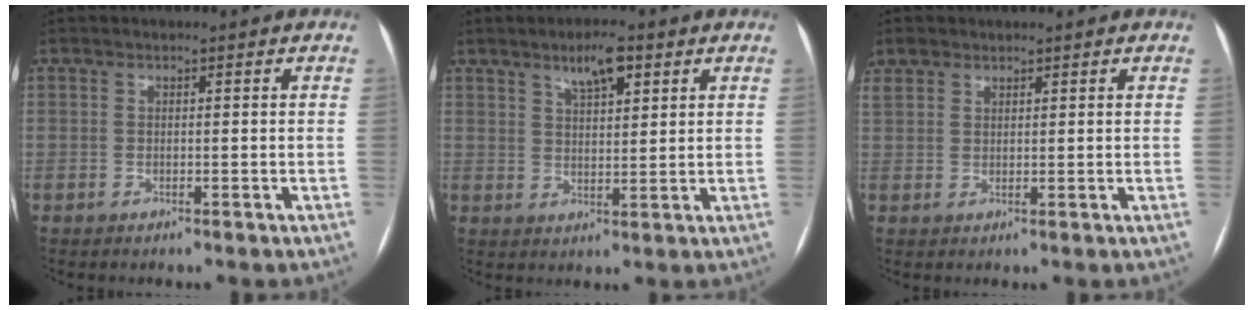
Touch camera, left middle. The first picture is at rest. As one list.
[{"total": 5.4, "force": [3.2, 1.4, 4.1], "torque": [-0.073, 0.006, 0.054]}, {"total": 3.1, "force": [2.2, 2.1, 0.7], "torque": [-0.020, 0.016, 0.047]}]